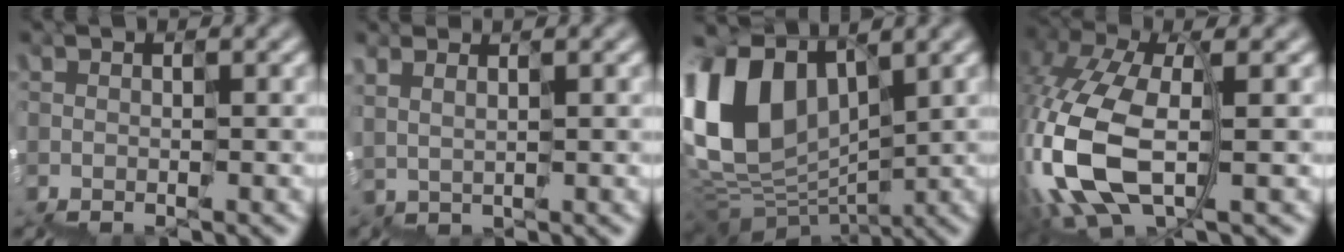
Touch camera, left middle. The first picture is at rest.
{"total": 1.8, "force": [1.4, -0.7, -0.9], "torque": [0.024, 0.013, 0.032]}
{"total": 7.3, "force": [3.7, 5.2, 3.4], "torque": [-0.097, 0.017, 0.070]}
{"total": 8.4, "force": [-2.1, 4.4, 6.8], "torque": [-0.195, 0.012, -0.045]}